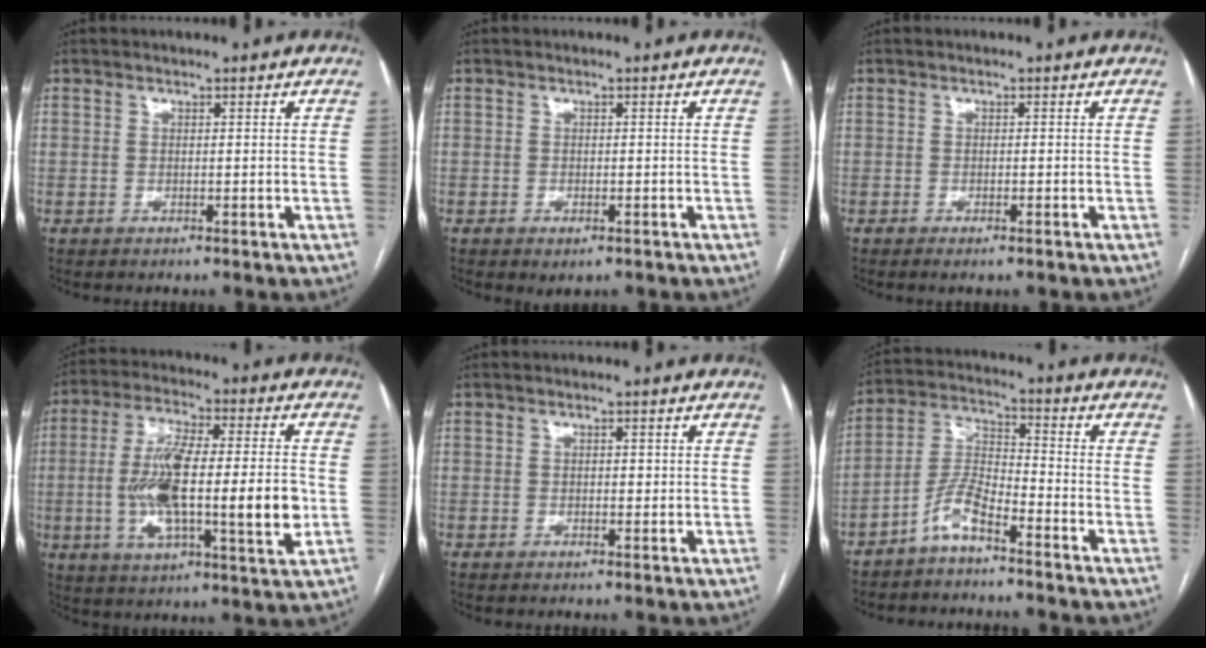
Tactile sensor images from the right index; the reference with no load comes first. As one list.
[{"total": 1.7, "force": [-0.9, 0.8, 1.1], "torque": [-0.016, -0.002, -0.004]}, {"total": 1.4, "force": [-0.9, 0.2, 1.0], "torque": [-0.019, -0.003, -0.012]}, {"total": 18.5, "force": [-2.1, 3.3, 18.1], "torque": [-0.324, 0.002, -0.034]}, {"total": 1.2, "force": [0.2, 0.6, 1.0], "torque": [-0.015, 0.000, 0.003]}, {"total": 6.5, "force": [-4.6, 1.5, 4.3], "torque": [-0.106, 0.004, -0.094]}]